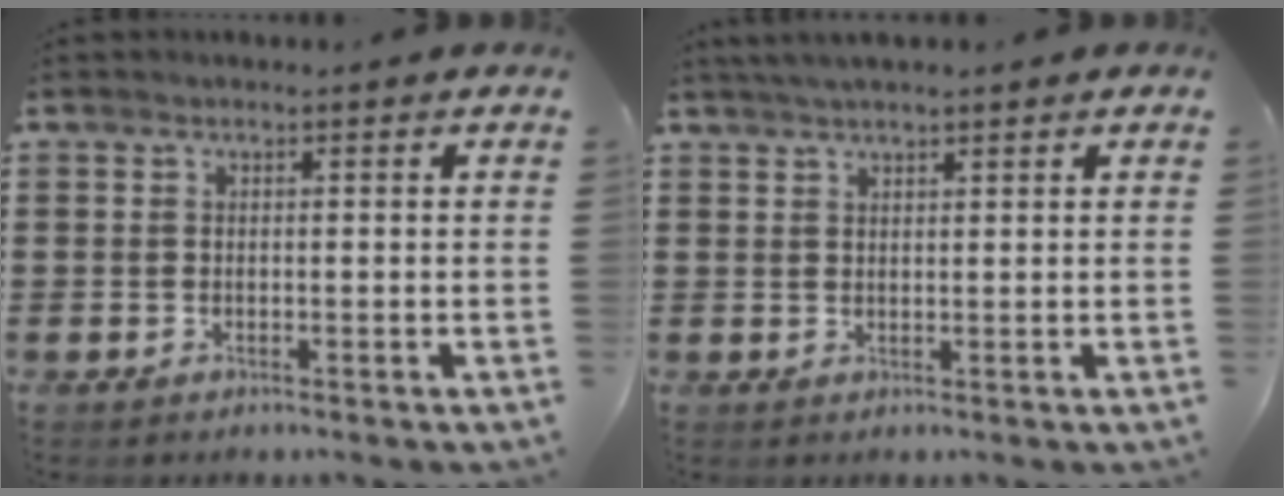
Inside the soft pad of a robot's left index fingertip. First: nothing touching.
{"total": 2.1, "force": [1.8, 0.3, 1.1], "torque": [-0.024, 0.005, 0.033]}